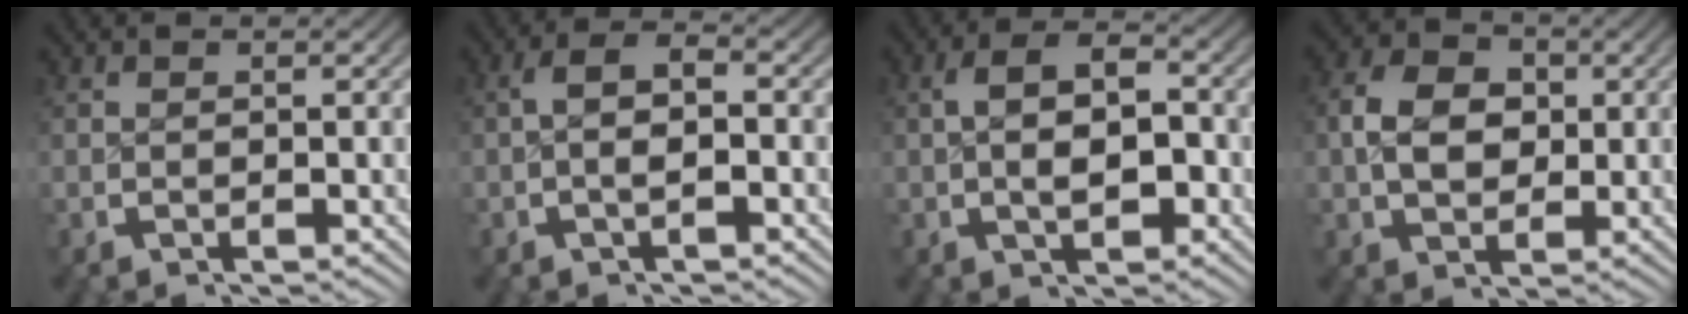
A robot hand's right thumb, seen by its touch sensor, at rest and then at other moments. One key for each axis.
{"total": 3.6, "fx": 0.0, "fy": 1.9, "fz": 3.1, "tx": -0.050, "ty": 0.005, "tz": -0.011}
{"total": 6.4, "fx": 0.0, "fy": 4.0, "fz": 5.0, "tx": -0.075, "ty": -0.004, "tz": -0.002}
{"total": 5.7, "fx": 0.3, "fy": 4.2, "fz": 3.9, "tx": -0.066, "ty": -0.015, "tz": 0.016}